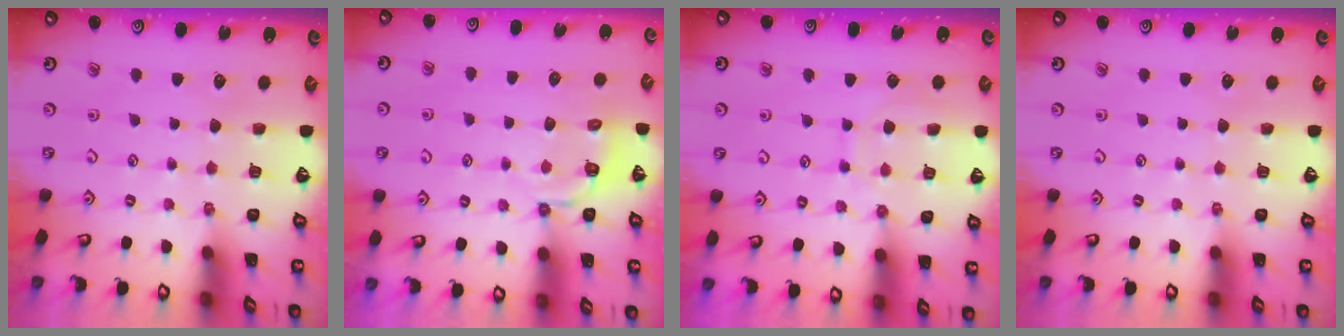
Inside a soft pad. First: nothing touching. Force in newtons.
{"total": 3.9, "press": 3.5, "slide": 1.7}
{"total": 9.2, "press": 9.2, "slide": 0.7}
{"total": 0.0}